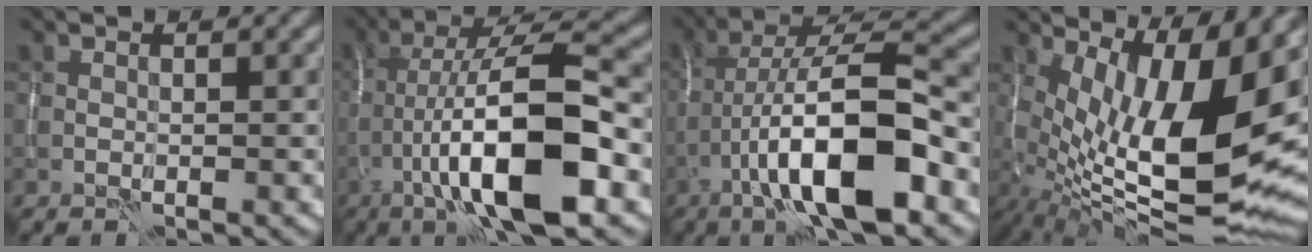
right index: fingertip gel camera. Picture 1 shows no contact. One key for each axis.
{"total": 12.9, "fx": -4.2, "fy": 3.1, "fz": 11.8, "tx": -0.196, "ty": 0.018, "tz": -0.071}
{"total": 12.1, "fx": -5.1, "fy": 3.2, "fz": 10.5, "tx": -0.179, "ty": 0.016, "tz": -0.087}
{"total": 14.8, "fx": 2.0, "fy": 5.8, "fz": 13.5, "tx": -0.231, "ty": -0.005, "tz": 0.043}